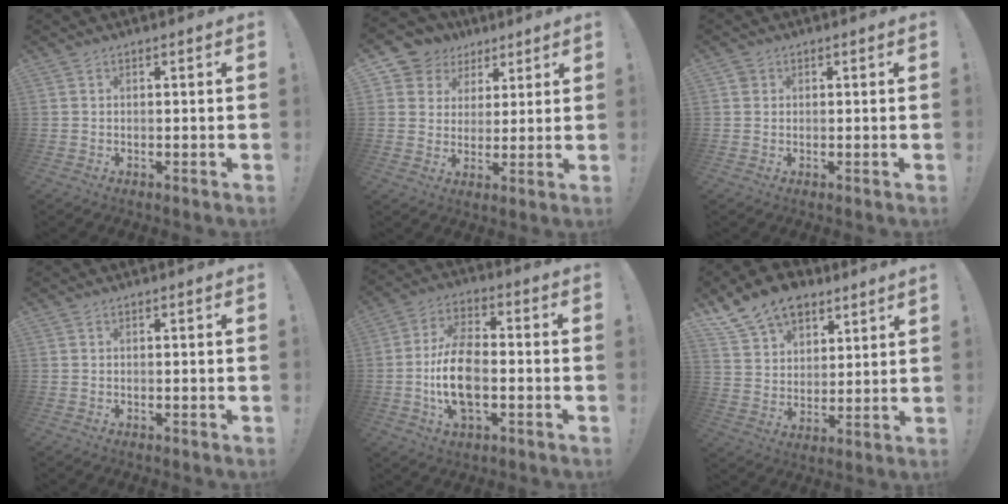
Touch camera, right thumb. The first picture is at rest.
{"total": 8.1, "force": [3.8, 7.1, 1.5], "torque": [-0.028, -0.021, 0.080]}
{"total": 1.5, "force": [0.7, 1.3, 0.3], "torque": [-0.002, 0.001, 0.012]}
{"total": 0.0}
{"total": 13.8, "force": [-2.6, 7.5, 11.2], "torque": [-0.211, 0.005, -0.049]}
{"total": 12.6, "force": [9.6, 7.0, 4.2], "torque": [-0.088, -0.058, 0.184]}